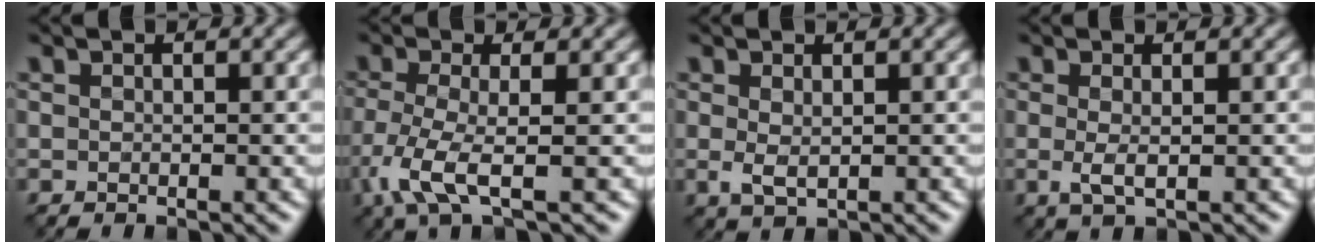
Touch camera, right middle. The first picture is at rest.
{"total": 4.7, "force": [-2.0, 1.1, 4.1], "torque": [-0.104, -0.009, -0.048]}
{"total": 1.7, "force": [0.2, 0.9, 1.4], "torque": [-0.032, 0.002, 0.005]}
{"total": 1.7, "force": [0.0, 0.4, 1.6], "torque": [-0.036, 0.001, -0.002]}